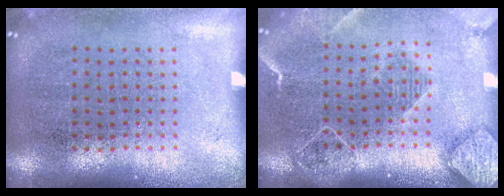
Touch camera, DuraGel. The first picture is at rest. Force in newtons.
{"total": 2.3, "press": 2.0, "slide": 1.1}